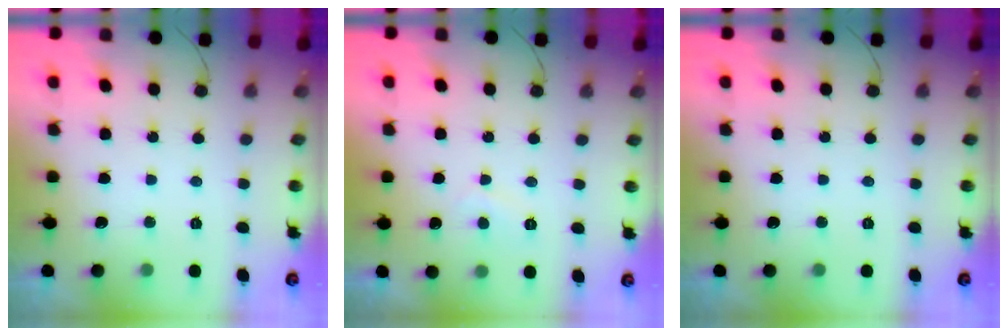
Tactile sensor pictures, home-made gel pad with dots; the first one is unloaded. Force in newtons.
{"total": 2.1, "press": 2.1, "slide": 0.3}
{"total": 0.0}